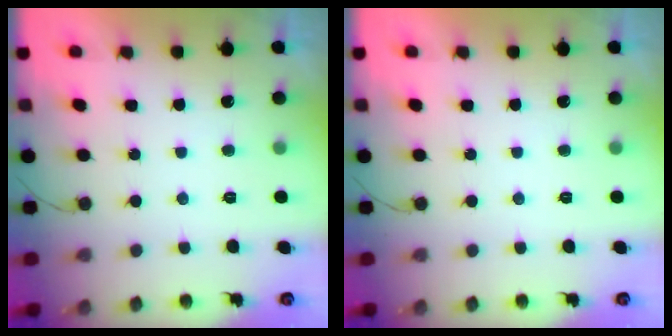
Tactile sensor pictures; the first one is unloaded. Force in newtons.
{"total": 0.0}